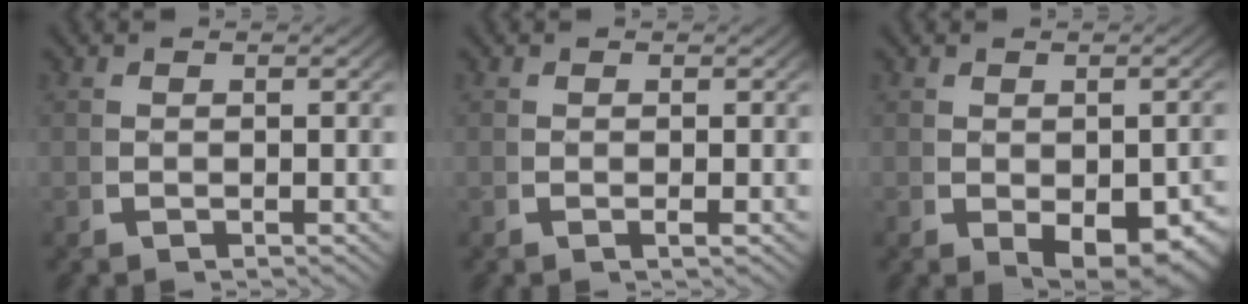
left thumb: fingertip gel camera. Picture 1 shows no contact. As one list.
[{"total": 0.6, "force": [0.0, 0.1, 0.6], "torque": [-0.013, 0.004, -0.004]}, {"total": 4.7, "force": [-1.2, 2.5, 3.7], "torque": [-0.068, -0.031, 0.002]}]